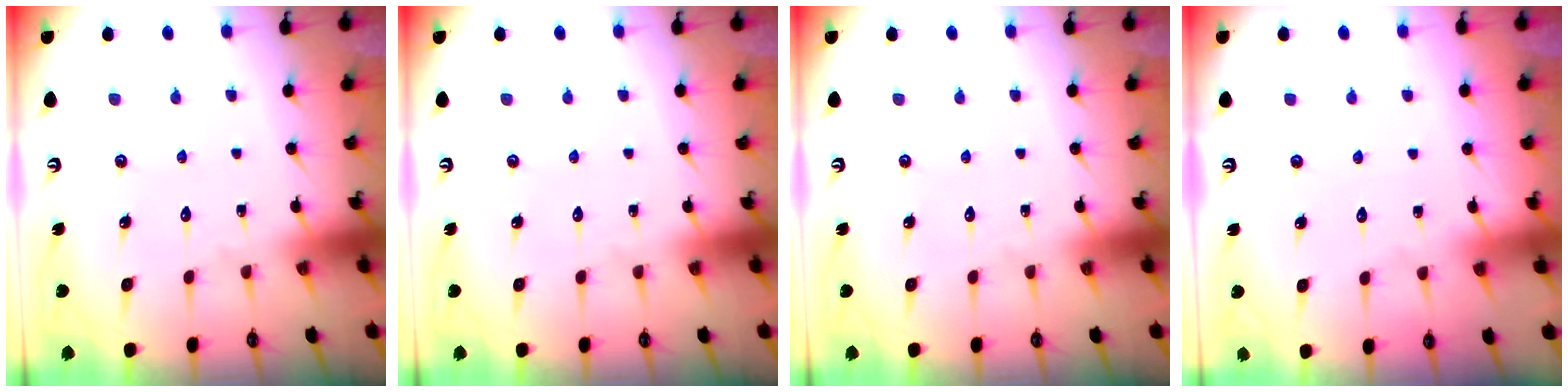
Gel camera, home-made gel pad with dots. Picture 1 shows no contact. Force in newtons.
{"total": 0.0}
{"total": 0.0}
{"total": 1.4, "press": 1.4, "slide": 0.3}